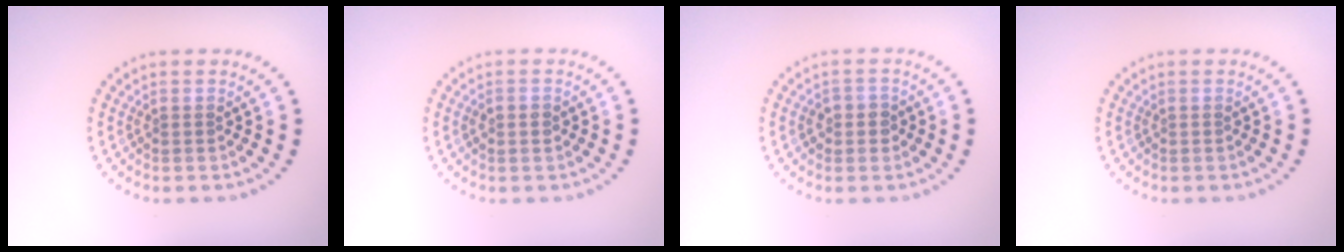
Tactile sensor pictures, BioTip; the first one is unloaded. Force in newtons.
{"total": 1.3, "press": 1.3, "slide": 0.1}
{"total": 1.7, "press": 1.6, "slide": 0.6}
{"total": 0.0}